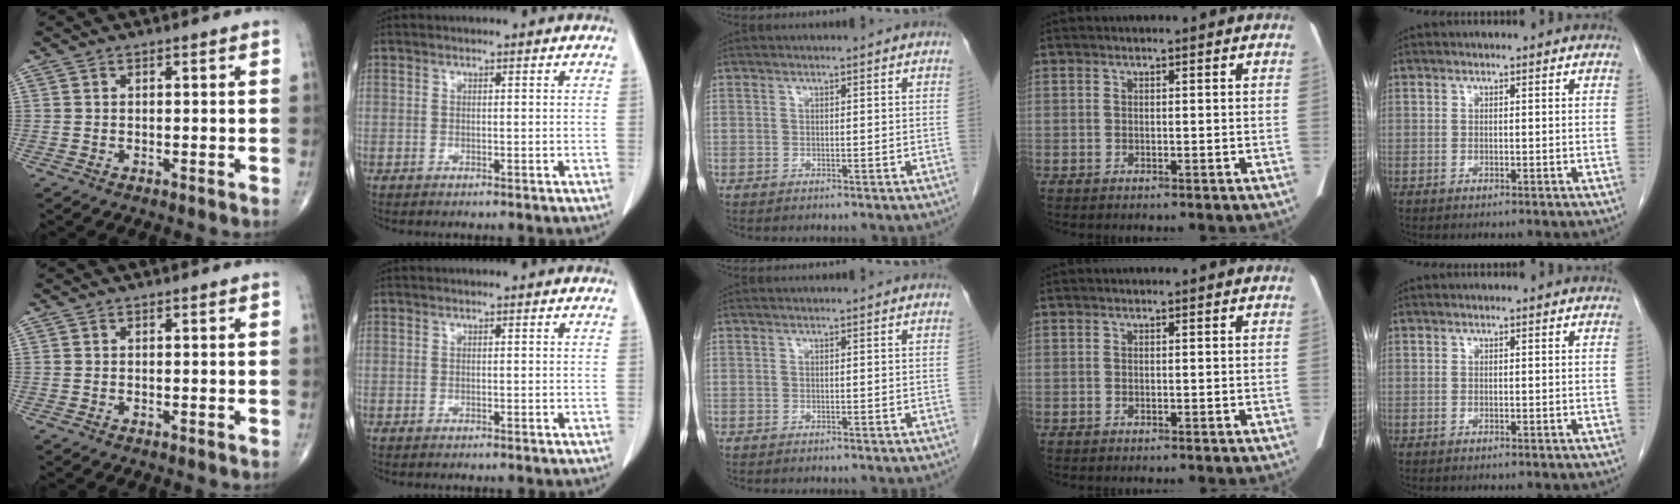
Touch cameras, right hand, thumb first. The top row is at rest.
{}